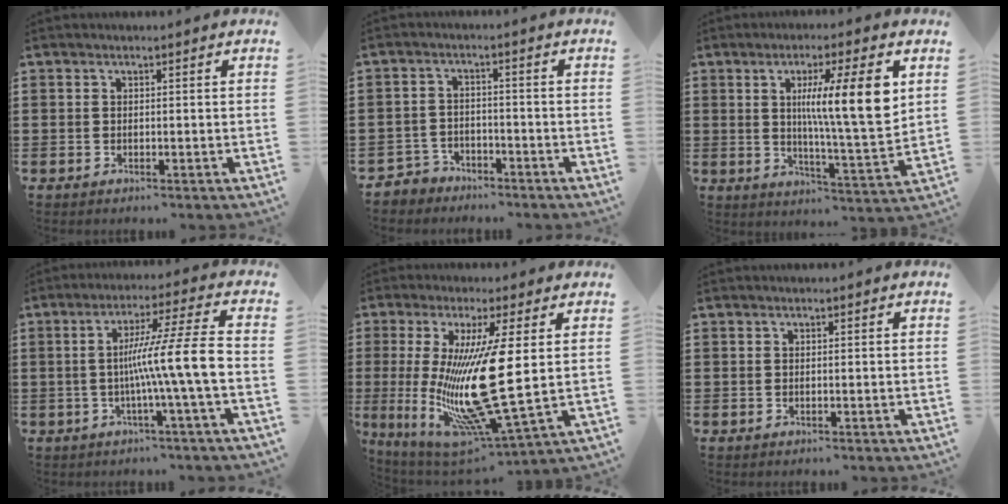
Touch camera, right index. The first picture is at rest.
{"total": 2.9, "force": [-2.7, 1.1, -0.1], "torque": [-0.008, 0.002, -0.059]}
{"total": 12.1, "force": [3.4, 1.3, 11.6], "torque": [-0.189, -0.005, 0.045]}
{"total": 10.8, "force": [-1.8, -0.6, 10.6], "torque": [-0.186, -0.004, -0.038]}
{"total": 15.9, "force": [1.3, 2.7, 15.7], "torque": [-0.299, -0.034, 0.015]}
{"total": 0.0}